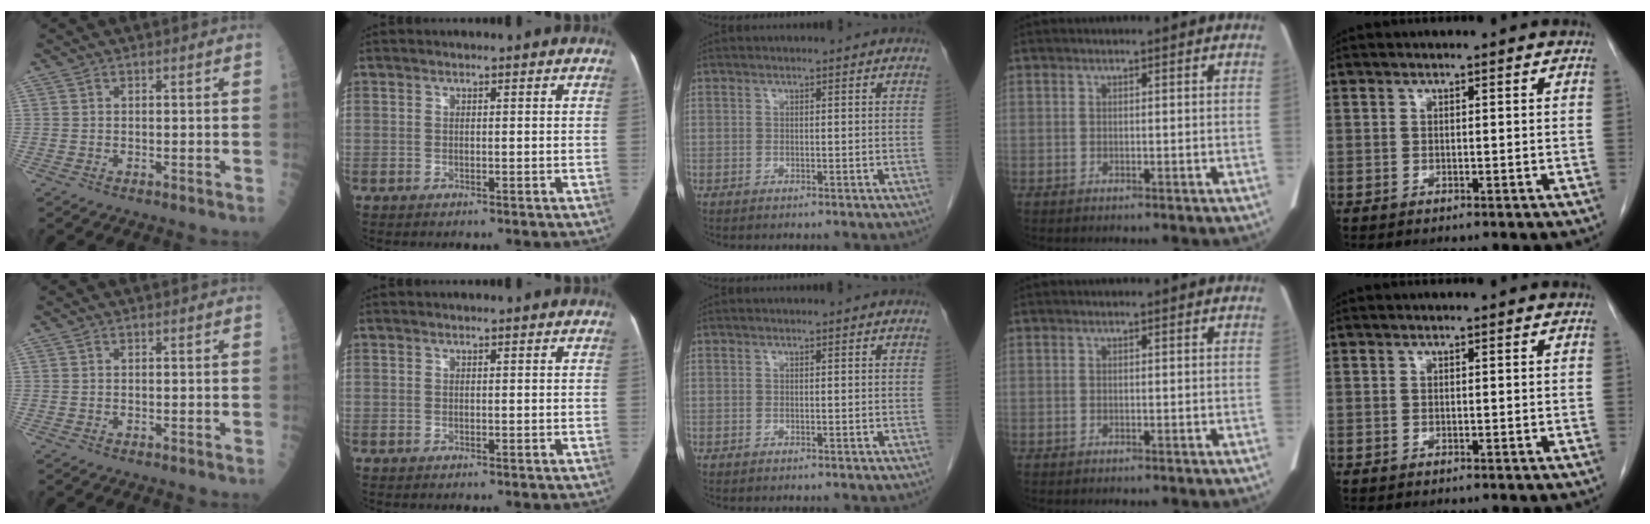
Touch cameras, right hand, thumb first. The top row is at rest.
{}